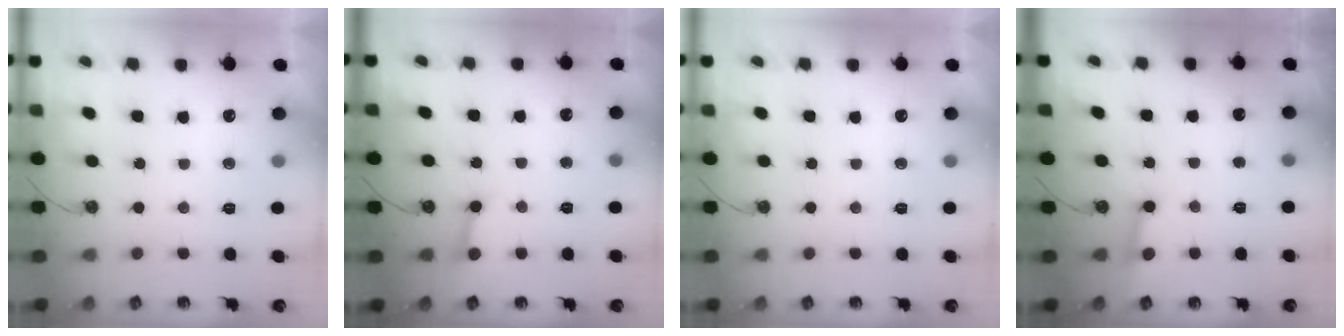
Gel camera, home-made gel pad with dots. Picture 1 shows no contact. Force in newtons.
{"total": 4.3, "press": 4.3, "slide": 0.3}
{"total": 0.0}
{"total": 2.6, "press": 2.6, "slide": 0.2}